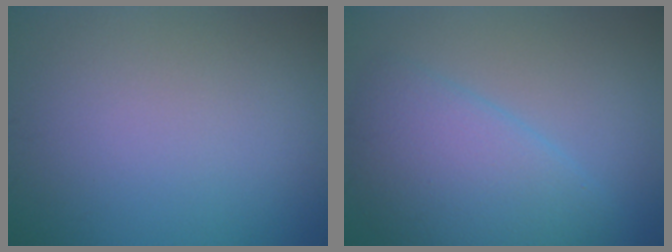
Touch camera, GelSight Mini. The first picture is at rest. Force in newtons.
{"total": 5.4, "press": 5.4, "slide": 0.3}